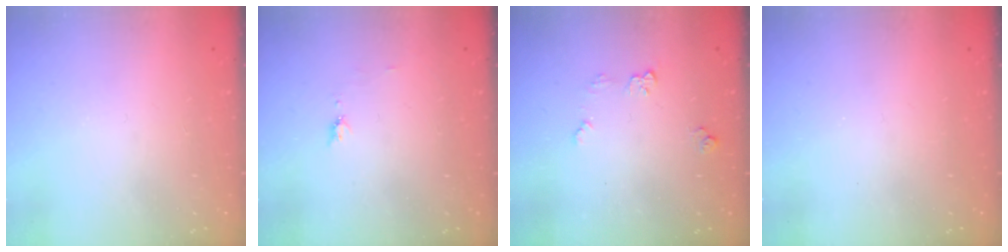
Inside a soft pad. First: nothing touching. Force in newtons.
{"total": 4.8, "press": 4.7, "slide": 0.6}
{"total": 5.9, "press": 5.8, "slide": 0.6}
{"total": 0.0}